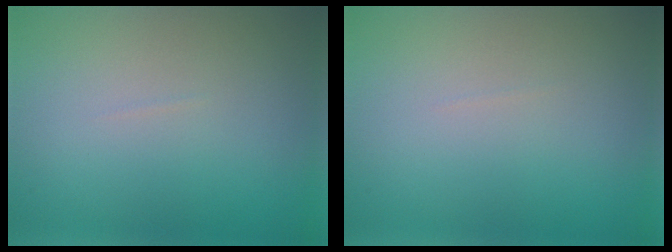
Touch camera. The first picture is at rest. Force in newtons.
{"total": 0.0}